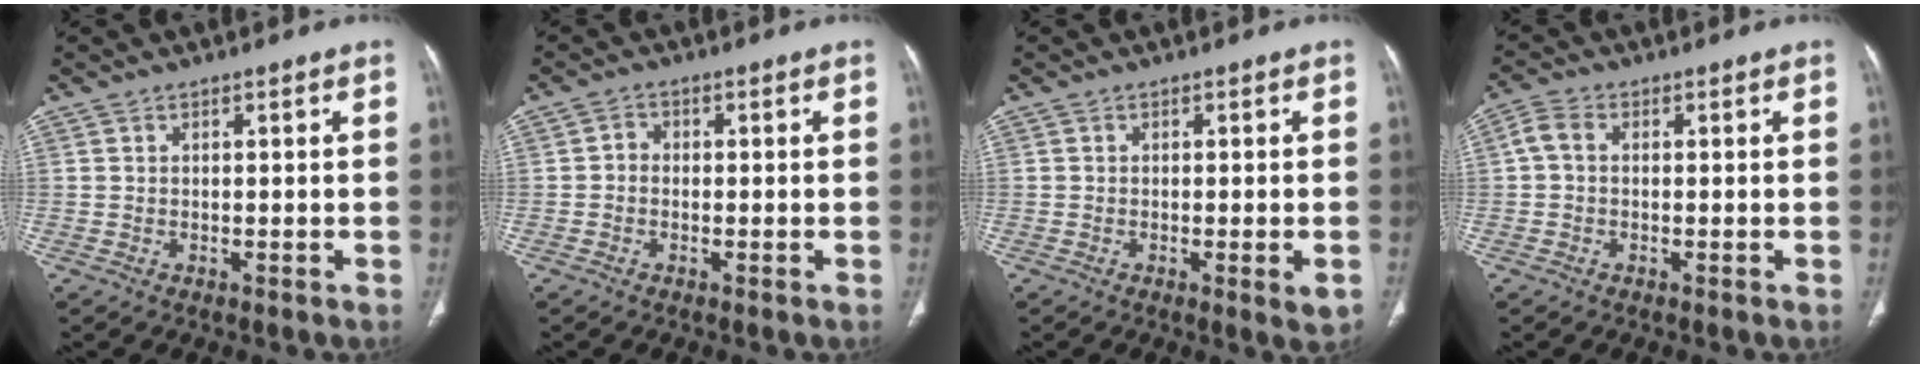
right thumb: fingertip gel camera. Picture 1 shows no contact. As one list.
[{"total": 1.7, "force": [-0.3, 1.5, 0.8], "torque": [0.000, 0.008, -0.012]}, {"total": 3.3, "force": [-1.0, 0.7, 3.1], "torque": [-0.041, -0.008, -0.012]}, {"total": 3.2, "force": [0.1, 2.2, 2.3], "torque": [-0.049, 0.010, -0.005]}]